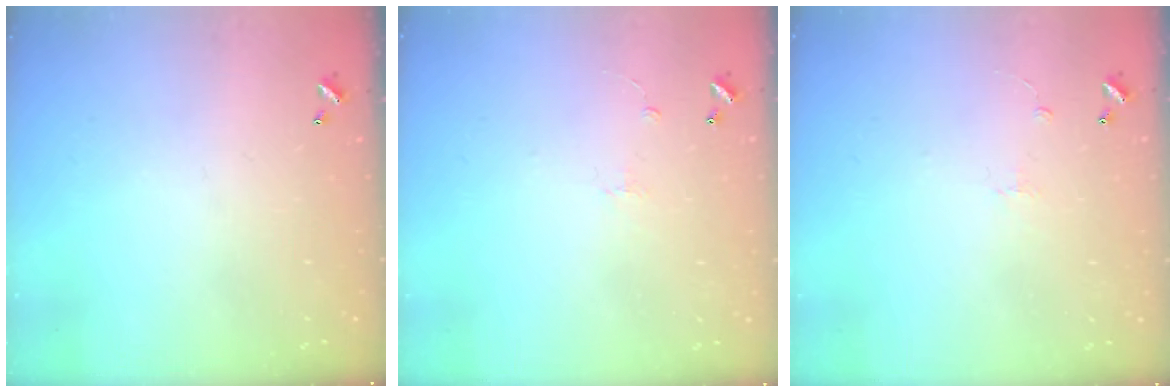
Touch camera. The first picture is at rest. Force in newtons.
{"total": 0.7, "press": 0.2, "slide": 0.7}
{"total": 0.7, "press": 0.2, "slide": 0.7}